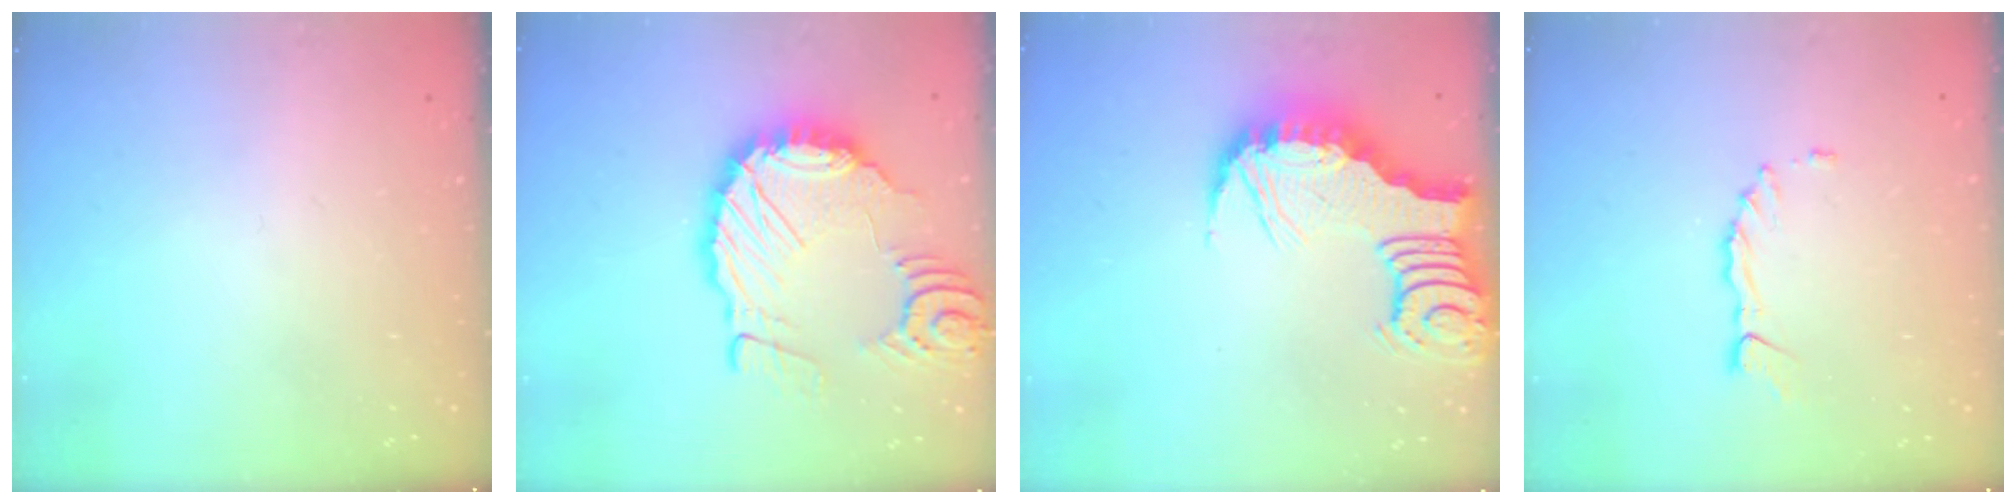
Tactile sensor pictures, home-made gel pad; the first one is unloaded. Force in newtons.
{"total": 17.7, "press": 17.6, "slide": 2.0}
{"total": 5.6, "press": 5.5, "slide": 0.7}
{"total": 2.8, "press": 2.8, "slide": 0.4}